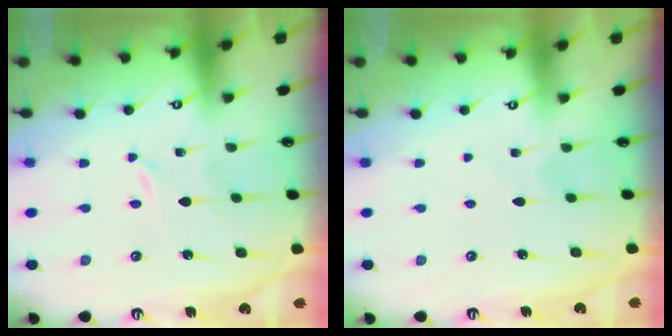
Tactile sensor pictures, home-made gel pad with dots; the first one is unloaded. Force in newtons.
{"total": 2.6, "press": 2.6, "slide": 0.2}